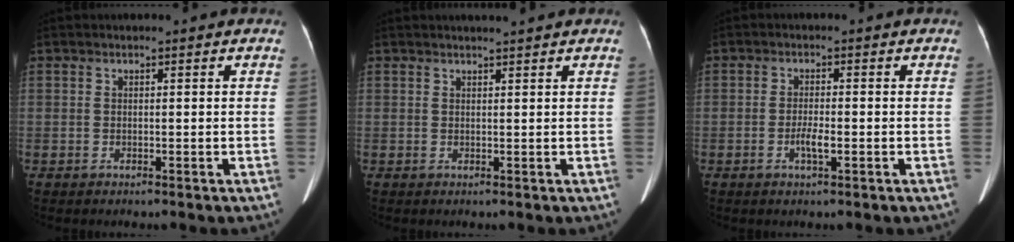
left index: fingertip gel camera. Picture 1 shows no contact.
{"total": 2.7, "force": [2.5, -0.2, 1.0], "torque": [-0.013, 0.011, 0.036]}
{"total": 2.4, "force": [-1.0, 0.4, 2.2], "torque": [-0.044, -0.001, -0.018]}